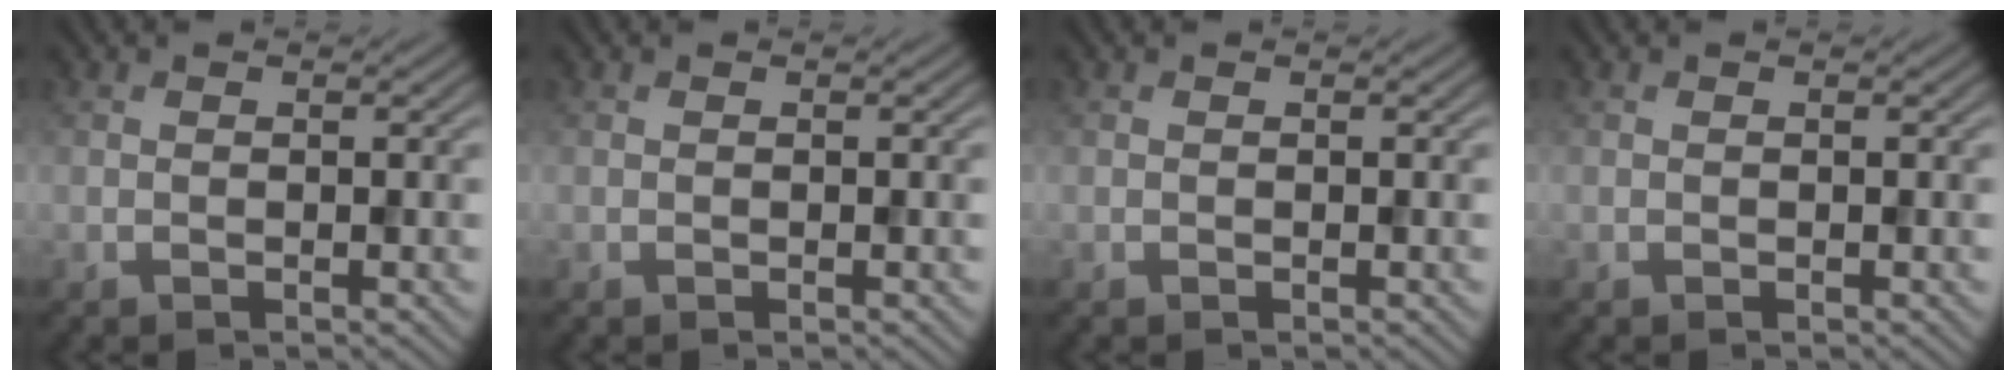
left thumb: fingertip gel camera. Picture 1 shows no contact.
{"total": 0.0}
{"total": 0.0}
{"total": 0.0}